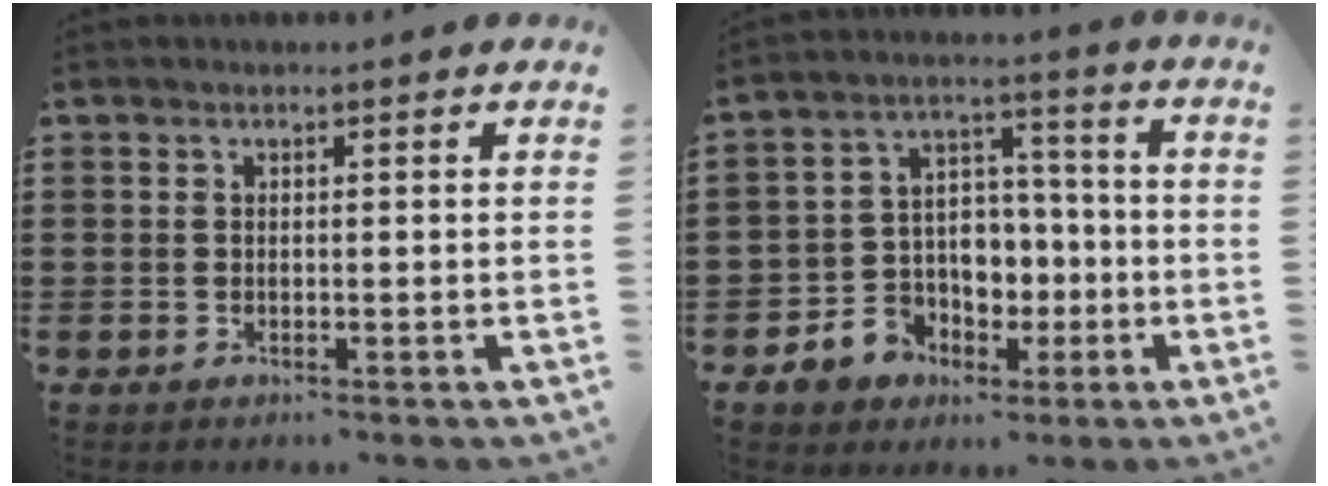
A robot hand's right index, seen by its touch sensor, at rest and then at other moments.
{"total": 7.7, "force": [-2.0, 7.3, 1.6], "torque": [-0.057, 0.012, -0.023]}